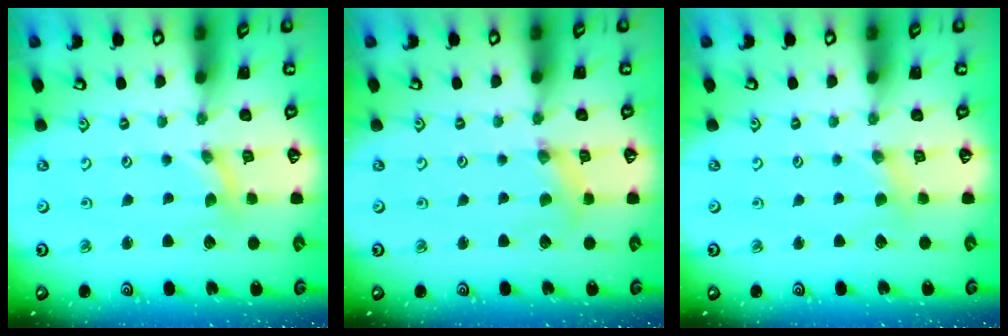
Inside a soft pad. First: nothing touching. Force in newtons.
{"total": 1.7, "press": 1.6, "slide": 0.3}
{"total": 2.1, "press": 2.0, "slide": 0.3}